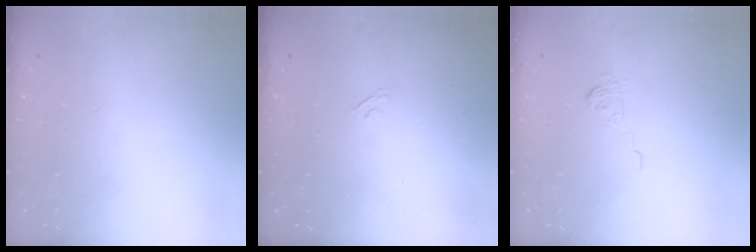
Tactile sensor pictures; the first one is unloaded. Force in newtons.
{"total": 2.2, "press": 1.9, "slide": 1.1}
{"total": 4.5, "press": 4.2, "slide": 1.6}